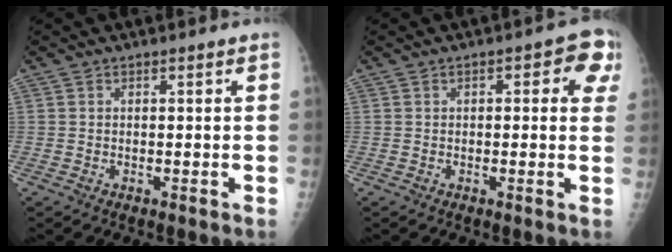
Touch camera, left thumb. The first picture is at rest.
{"total": 6.3, "force": [1.8, 2.8, 5.3], "torque": [-0.029, 0.005, 0.012]}